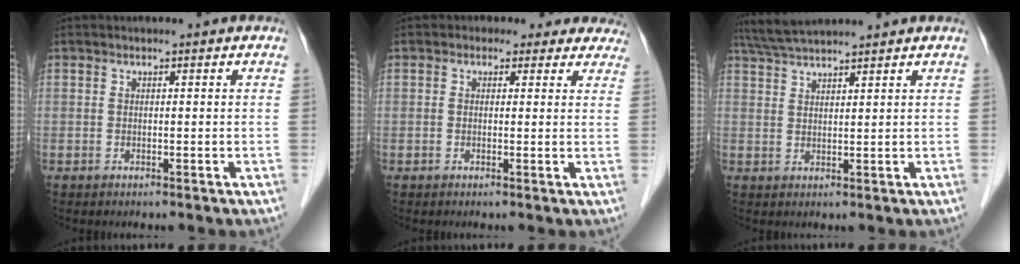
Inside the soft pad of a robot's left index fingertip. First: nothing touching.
{"total": 6.8, "force": [5.6, 3.7, 1.0], "torque": [0.014, 0.011, 0.044]}
{"total": 6.7, "force": [6.1, -0.3, 2.7], "torque": [-0.052, 0.035, 0.112]}